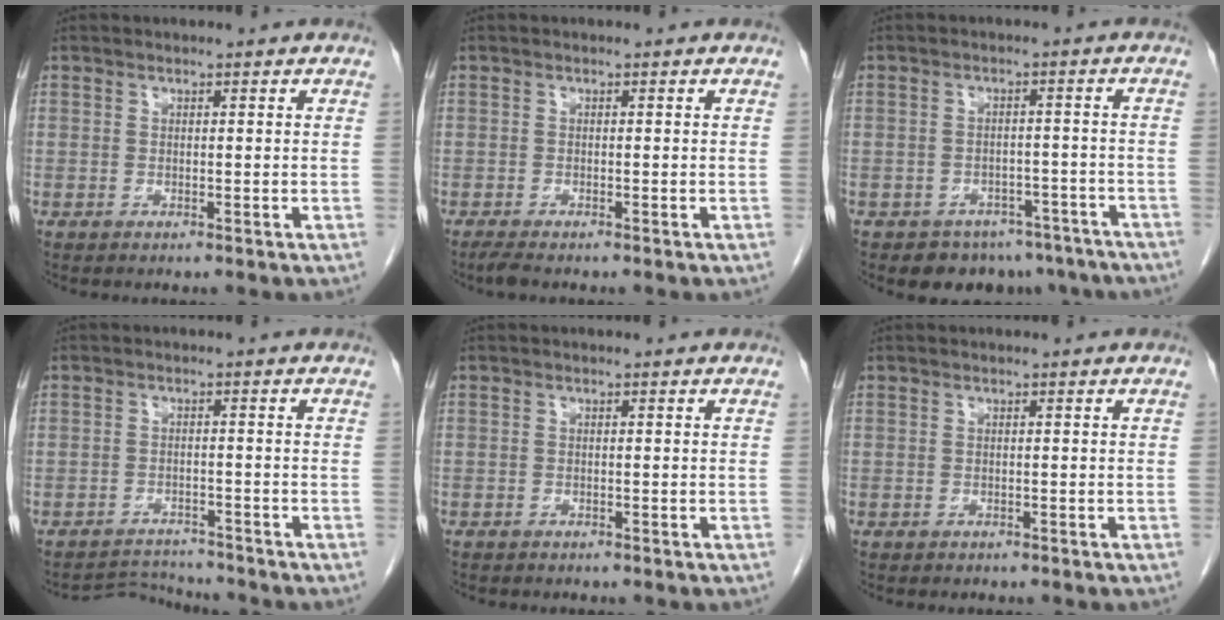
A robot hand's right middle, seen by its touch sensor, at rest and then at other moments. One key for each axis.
{"total": 1.4, "fx": -1.2, "fy": 0.1, "fz": 0.8, "tx": -0.025, "ty": -0.007, "tz": -0.023}
{"total": 9.9, "fx": -7.7, "fy": 5.8, "fz": 2.1, "tx": -0.012, "ty": 0.012, "tz": -0.085}
{"total": 4.0, "fx": -3.7, "fy": -0.1, "fz": -1.3, "tx": 0.023, "ty": -0.002, "tz": -0.058}
{"total": 0.8, "fx": -0.7, "fy": 0.3, "fz": 0.2, "tx": -0.009, "ty": 0.001, "tz": -0.011}
{"total": 0.5, "fx": -0.4, "fy": 0.2, "fz": 0.2, "tx": -0.013, "ty": 0.000, "tz": -0.007}